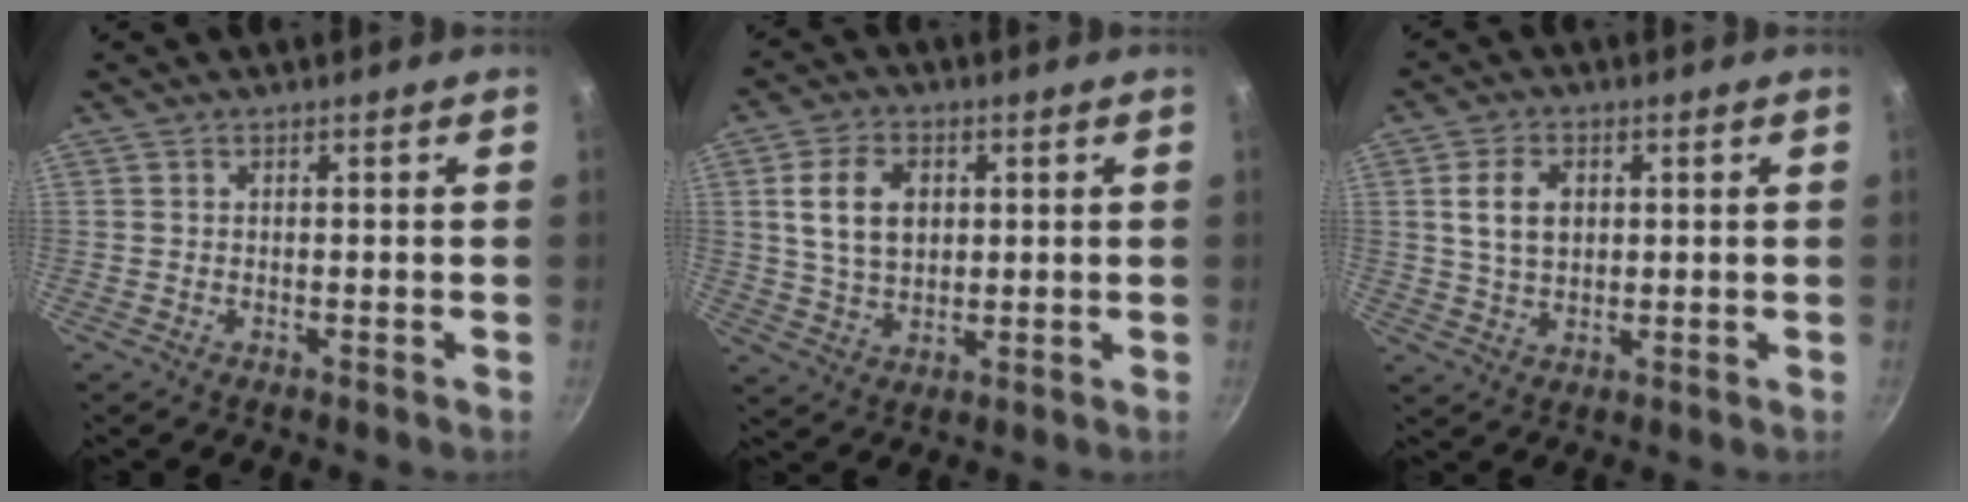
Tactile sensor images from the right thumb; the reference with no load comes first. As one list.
[{"total": 9.9, "force": [2.3, 6.9, 6.8], "torque": [-0.109, -0.002, 0.043]}, {"total": 7.2, "force": [1.6, 5.0, 4.9], "torque": [-0.078, -0.002, 0.031]}]